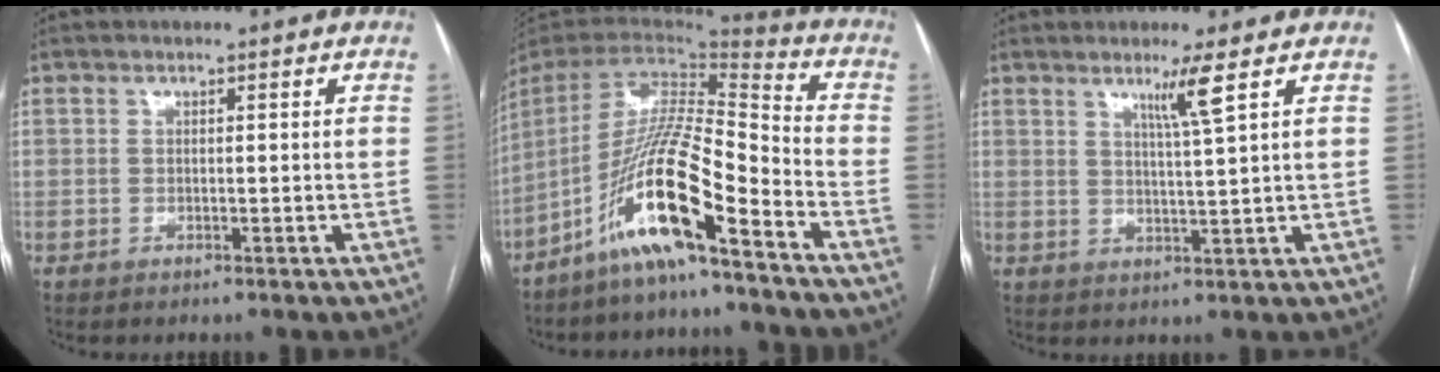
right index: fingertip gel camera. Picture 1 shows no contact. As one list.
[{"total": 15.9, "force": [-9.8, 1.2, 12.5], "torque": [-0.252, -0.003, -0.183]}, {"total": 4.1, "force": [2.3, -1.3, 3.2], "torque": [-0.060, -0.012, 0.046]}]